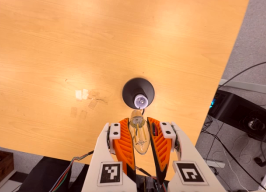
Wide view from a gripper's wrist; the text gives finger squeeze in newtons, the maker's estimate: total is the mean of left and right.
{"total": 23.3, "left": 25.4, "right": 21.3}